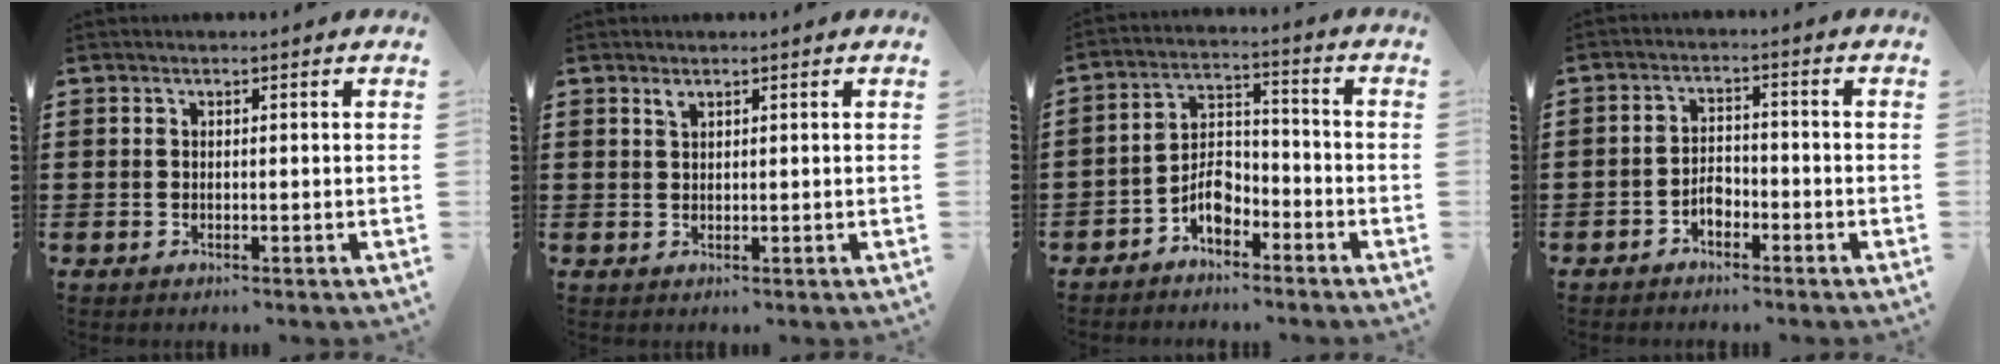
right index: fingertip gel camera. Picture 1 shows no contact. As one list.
[{"total": 1.2, "force": [1.0, 0.4, 0.5], "torque": [-0.012, 0.001, 0.018]}, {"total": 5.7, "force": [-3.5, 3.1, 3.3], "torque": [-0.063, 0.014, -0.066]}, {"total": 2.9, "force": [-1.7, 1.7, 1.6], "torque": [-0.032, 0.006, -0.035]}]